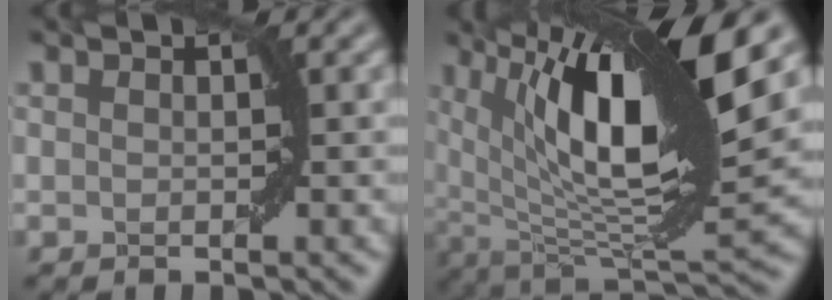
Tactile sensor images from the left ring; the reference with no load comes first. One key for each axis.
{"total": 15.3, "fx": 5.5, "fy": 4.8, "fz": 13.4, "tx": -0.233, "ty": 0.007, "tz": 0.098}